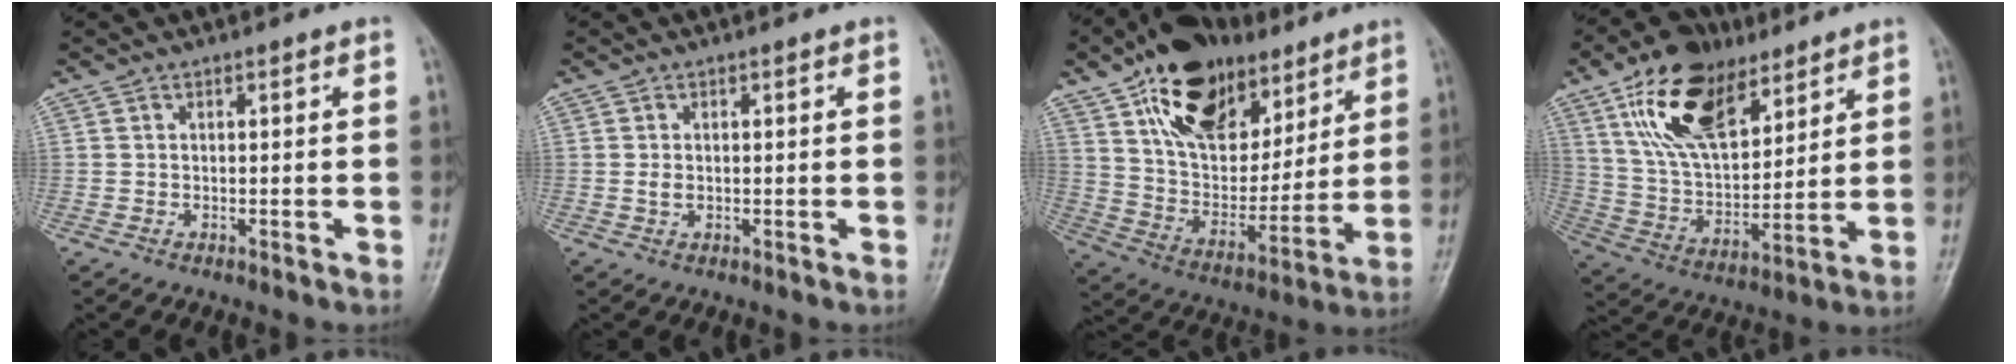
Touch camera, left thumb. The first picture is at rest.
{"total": 1.4, "force": [0.1, 1.0, 1.0], "torque": [-0.017, -0.001, 0.003]}
{"total": 23.5, "force": [13.6, 13.6, 13.5], "torque": [-0.177, -0.042, 0.238]}
{"total": 19.2, "force": [10.8, 10.0, 12.4], "torque": [-0.184, -0.035, 0.204]}